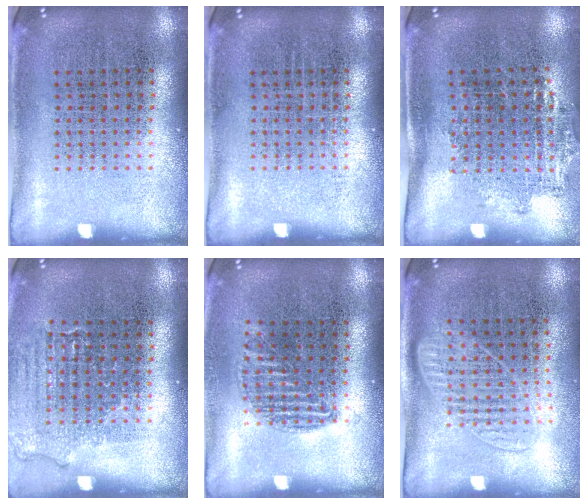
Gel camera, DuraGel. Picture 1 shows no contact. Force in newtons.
{"total": 0.0}
{"total": 1.3, "press": 1.0, "slide": 0.8}
{"total": 1.1, "press": 1.0, "slide": 0.1}
{"total": 0.9, "press": 0.8, "slide": 0.5}
{"total": 1.2, "press": 1.1, "slide": 0.6}